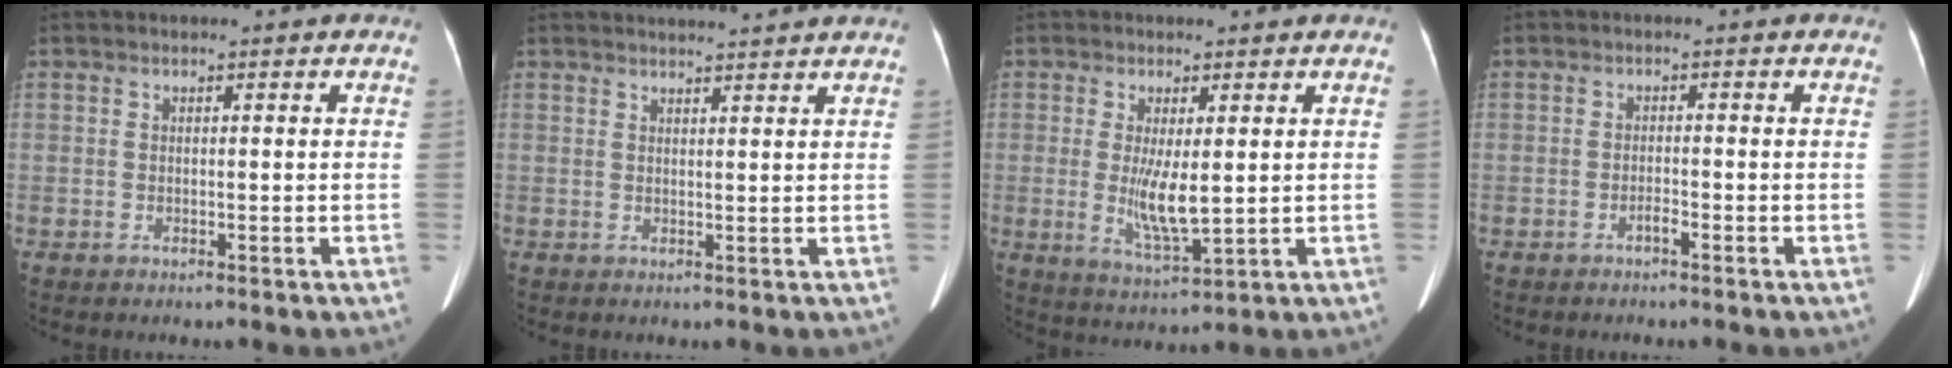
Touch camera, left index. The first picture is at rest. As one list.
[{"total": 5.8, "force": [5.5, -0.7, 1.7], "torque": [-0.021, 0.017, 0.064]}, {"total": 6.2, "force": [0.4, 1.3, 6.0], "torque": [-0.119, -0.017, 0.012]}, {"total": 1.1, "force": [-0.9, 0.0, 0.6], "torque": [-0.013, 0.002, -0.017]}]